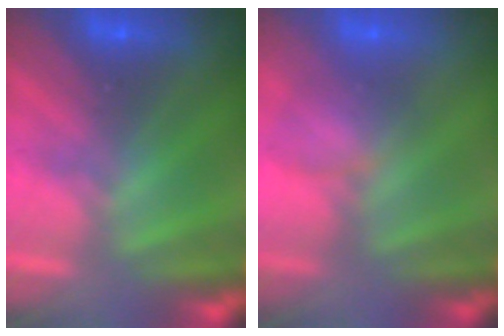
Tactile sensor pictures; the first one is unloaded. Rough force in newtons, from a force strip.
{"total": 3.0}